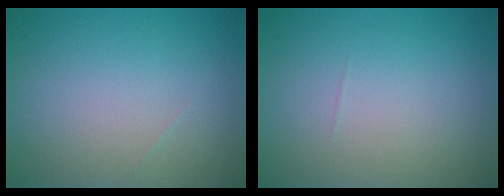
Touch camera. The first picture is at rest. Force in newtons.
{"total": 0.0}